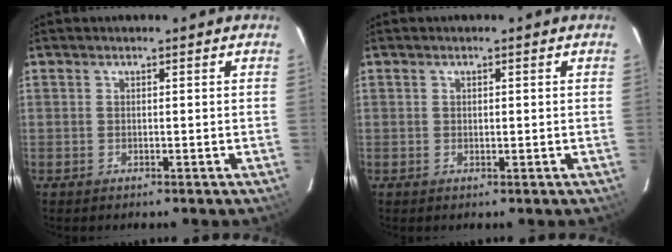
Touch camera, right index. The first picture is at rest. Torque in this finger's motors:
{"motor_torque": [-0.17, 0.06, 0.02, 0.00]}